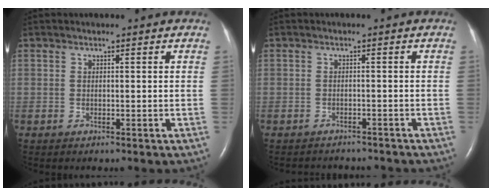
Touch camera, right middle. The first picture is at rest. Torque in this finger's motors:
{"motor_torque": [-0.03, -0.03, -0.03, 0.00]}